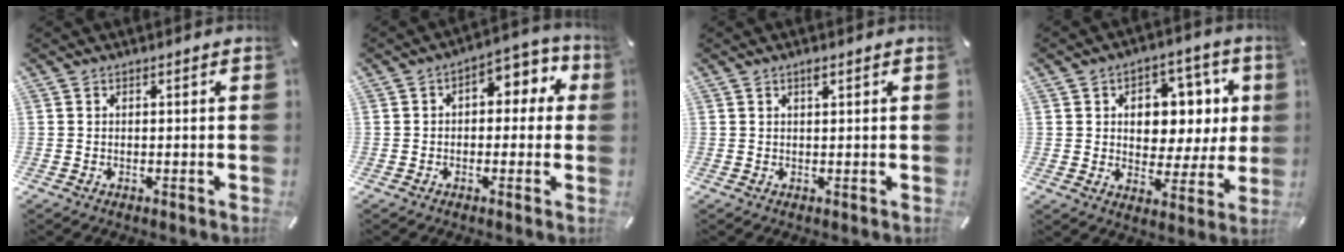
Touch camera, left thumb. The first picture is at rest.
{"total": 6.1, "force": [0.8, 4.4, 4.2], "torque": [-0.051, 0.002, 0.004]}
{"total": 1.2, "force": [0.6, 0.3, 1.0], "torque": [-0.020, 0.001, 0.010]}
{"total": 9.9, "force": [2.3, 8.3, 4.8], "torque": [-0.062, -0.015, 0.042]}